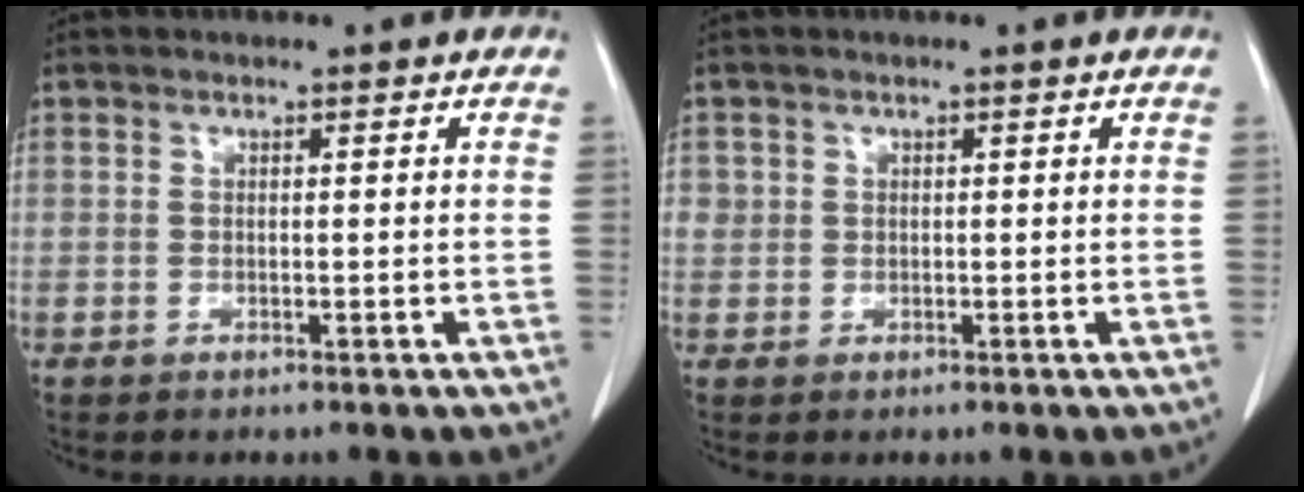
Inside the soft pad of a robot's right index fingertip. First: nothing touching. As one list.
[{"total": 1.8, "force": [0.6, 1.7, 0.3], "torque": [0.009, 0.006, 0.007]}]